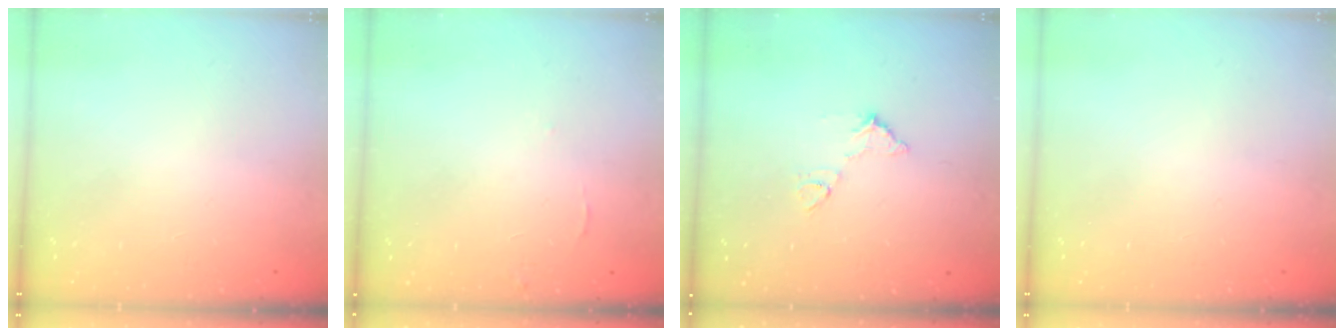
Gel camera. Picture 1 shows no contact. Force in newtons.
{"total": 6.1, "press": 6.1, "slide": 0.4}
{"total": 6.8, "press": 6.8, "slide": 0.3}
{"total": 0.0}